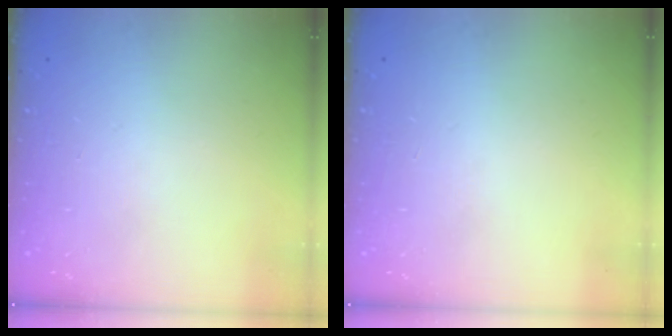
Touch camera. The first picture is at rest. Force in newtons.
{"total": 0.0}